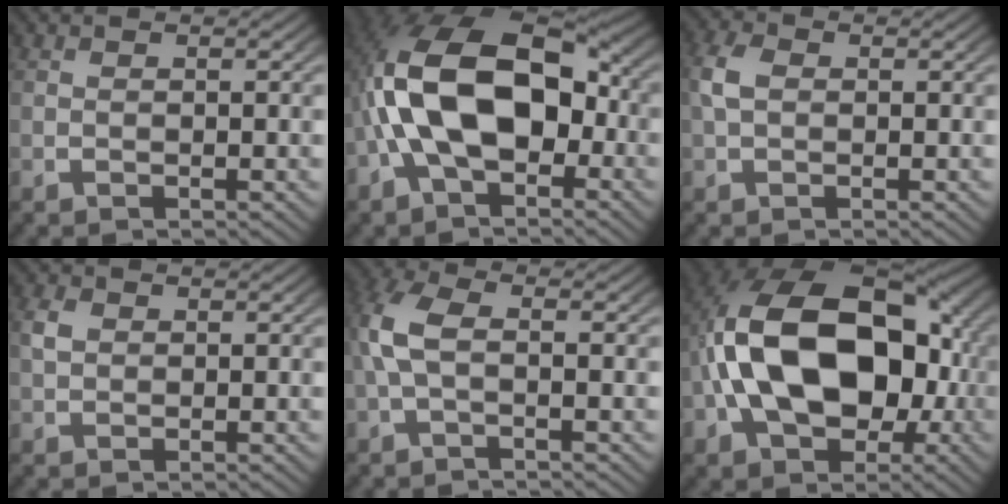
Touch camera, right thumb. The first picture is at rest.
{"total": 14.6, "force": [-0.2, 9.1, 11.4], "torque": [-0.238, -0.016, 0.006]}
{"total": 2.3, "force": [0.4, 1.6, 1.7], "torque": [-0.048, -0.001, 0.008]}
{"total": 1.6, "force": [0.6, 1.1, 0.9], "torque": [-0.019, 0.001, 0.013]}
{"total": 4.2, "force": [0.0, 2.3, 3.5], "torque": [-0.100, -0.005, 0.003]}
{"total": 17.8, "force": [-0.2, 11.6, 13.5], "torque": [-0.293, -0.041, 0.020]}